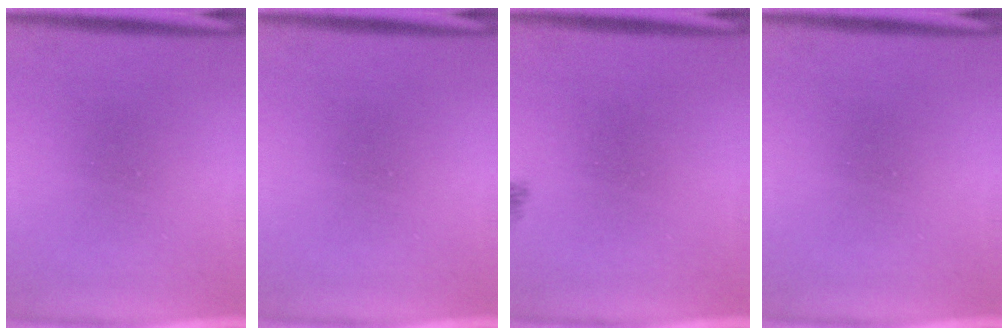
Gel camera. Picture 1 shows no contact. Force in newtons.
{"total": 0.0}
{"total": 1.6}
{"total": 0.0}